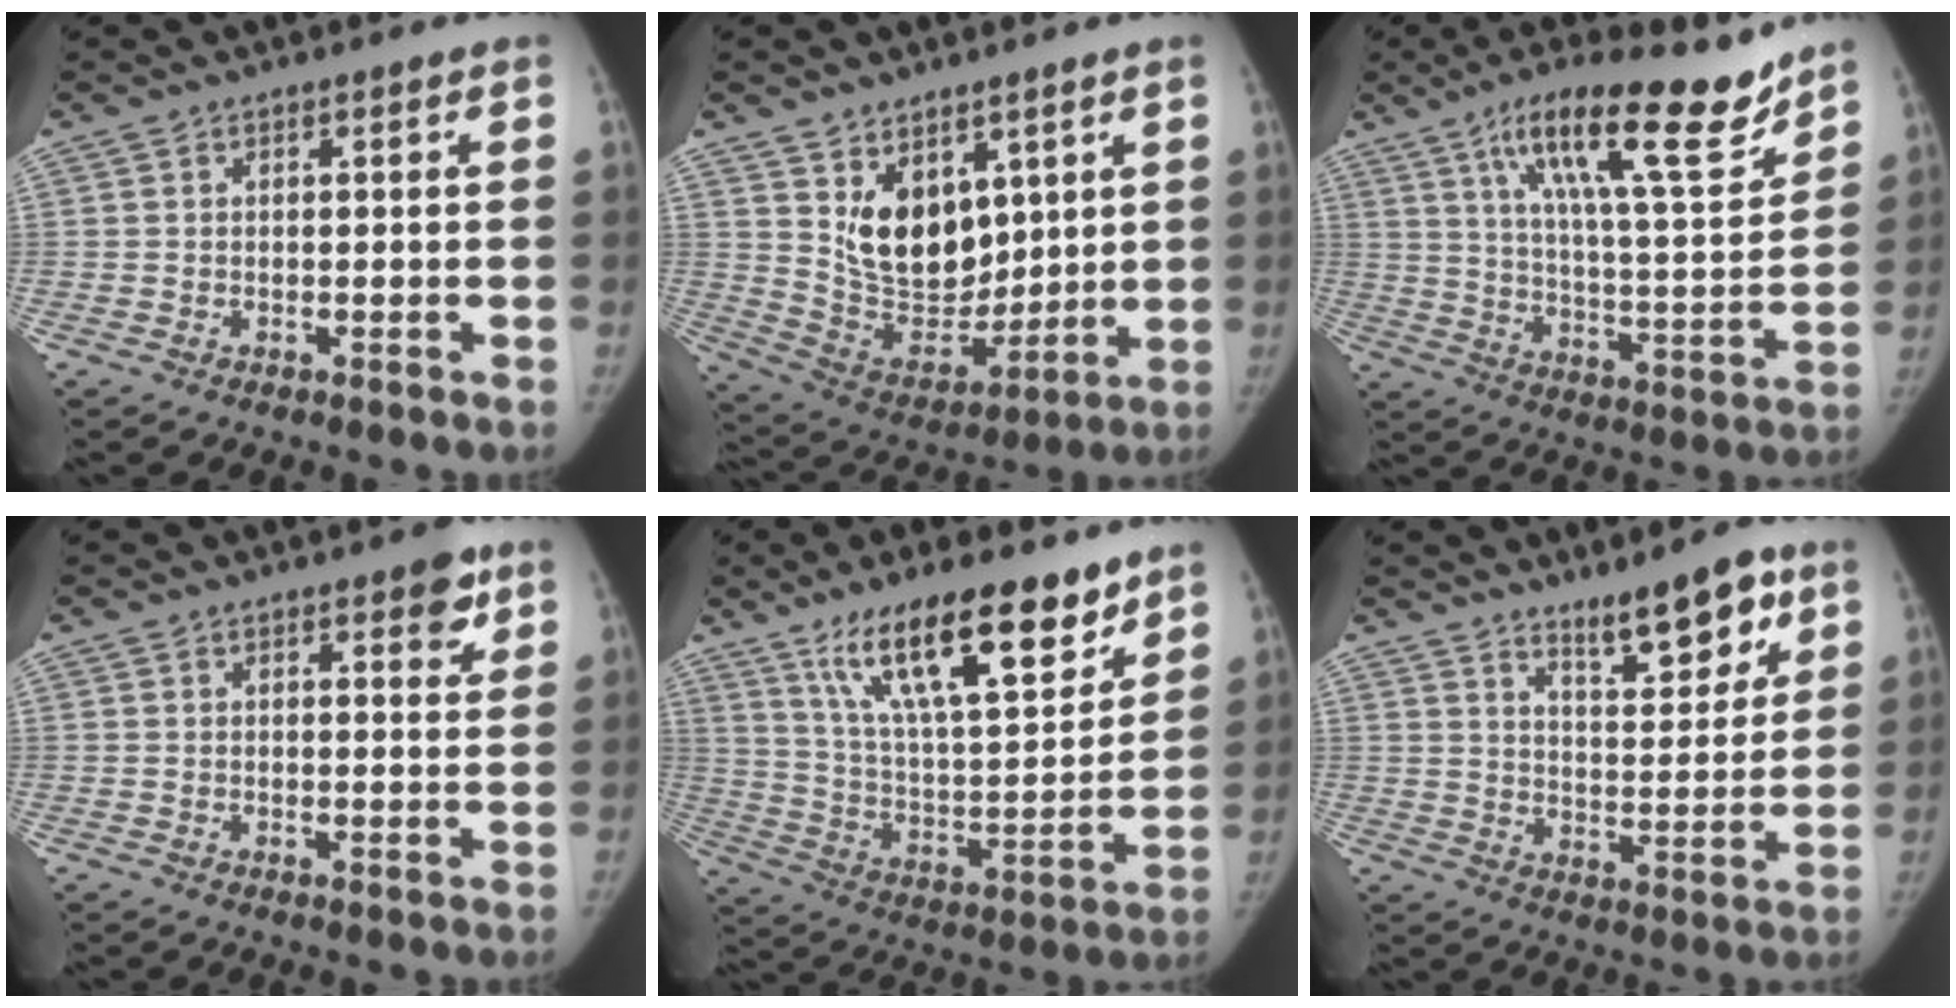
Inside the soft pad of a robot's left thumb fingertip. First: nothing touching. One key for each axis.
{"total": 13.6, "fx": 5.5, "fy": 9.1, "fz": 8.5, "tx": -0.094, "ty": -0.050, "tz": 0.123}
{"total": 20.7, "fx": 13.9, "fy": 4.5, "fz": 14.7, "tx": -0.207, "ty": -0.063, "tz": 0.225}
{"total": 4.3, "fx": 2.5, "fy": 1.8, "fz": 3.0, "tx": -0.020, "ty": -0.011, "tz": 0.027}
{"total": 21.0, "fx": 13.9, "fy": 6.3, "fz": 14.4, "tx": -0.209, "ty": -0.065, "tz": 0.245}
{"total": 11.0, "fx": 7.5, "fy": 3.5, "fz": 7.3, "tx": -0.082, "ty": -0.048, "tz": 0.121}